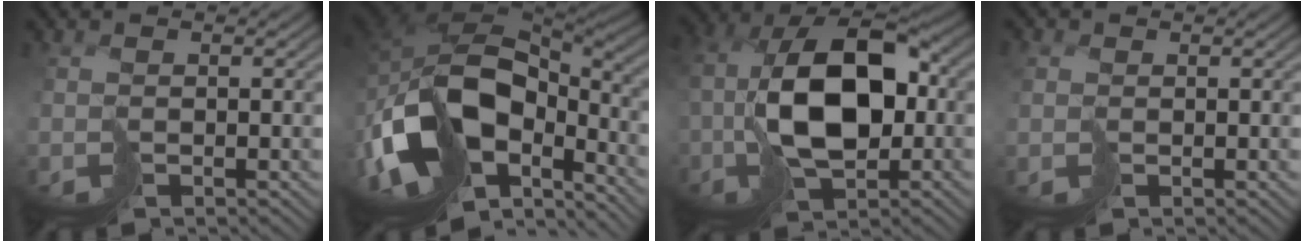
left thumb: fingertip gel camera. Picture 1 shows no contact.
{"total": 18.2, "force": [-5.9, 10.6, 13.6], "torque": [-0.308, -0.031, -0.078]}
{"total": 13.2, "force": [-0.7, 7.6, 10.7], "torque": [-0.224, 0.007, -0.006]}
{"total": 1.7, "force": [0.2, 1.6, 0.5], "torque": [-0.025, 0.005, -0.001]}